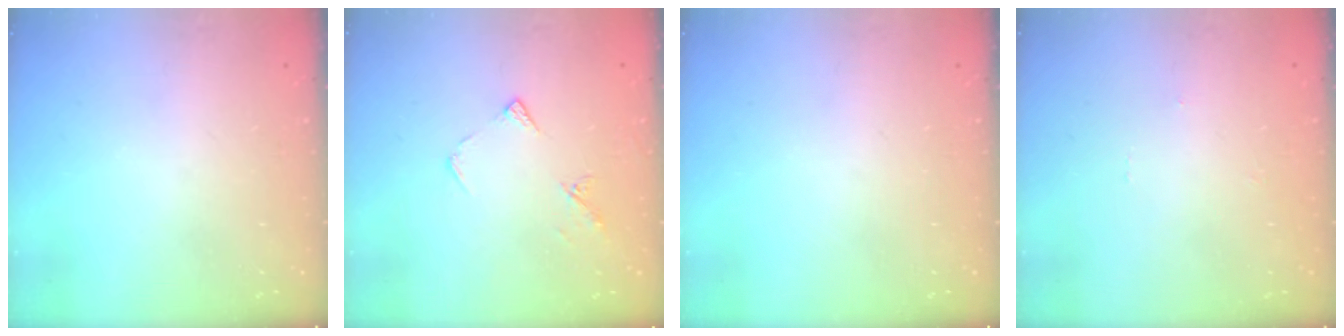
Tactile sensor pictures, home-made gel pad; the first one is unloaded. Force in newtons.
{"total": 5.9, "press": 5.9, "slide": 0.6}
{"total": 0.0}
{"total": 0.0}